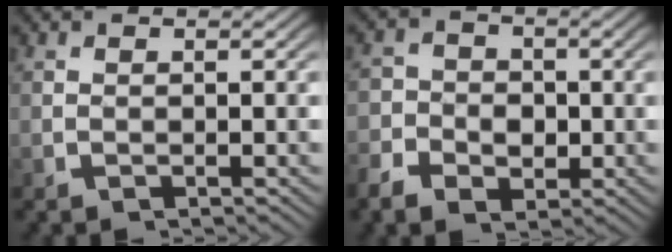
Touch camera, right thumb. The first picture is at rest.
{"total": 3.9, "force": [-1.1, 3.3, 1.8], "torque": [-0.014, -0.007, -0.025]}